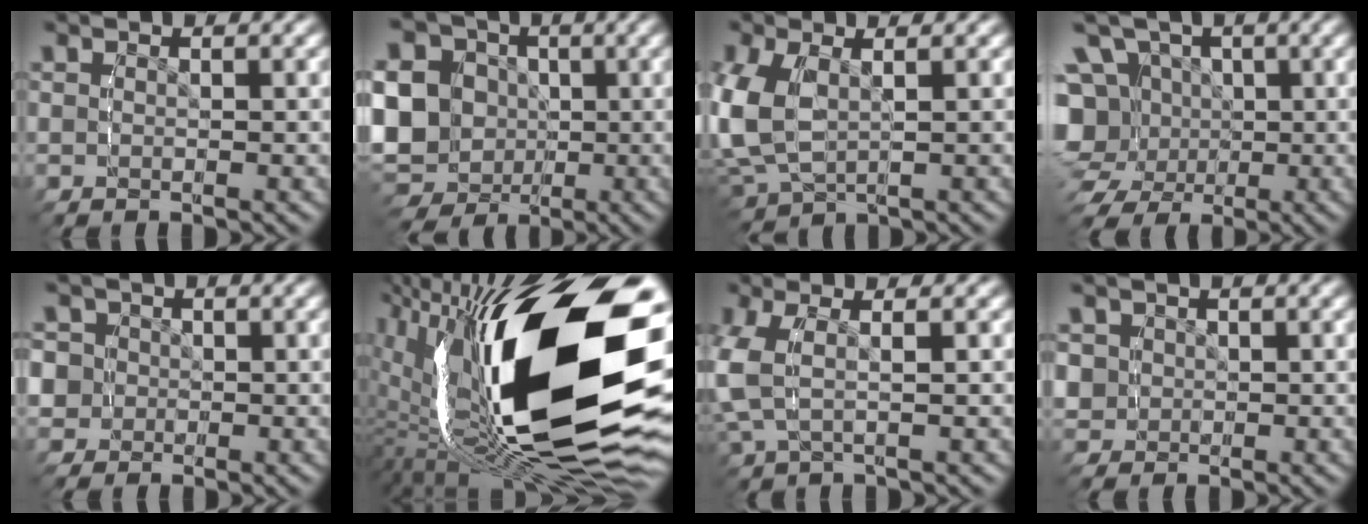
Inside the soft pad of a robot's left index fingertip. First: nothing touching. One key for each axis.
{"total": 14.1, "fx": -1.2, "fy": 12.6, "fz": 6.3, "tx": -0.154, "ty": -0.037, "tz": -0.028}
{"total": 7.1, "fx": -0.2, "fy": 5.8, "fz": 4.2, "tx": -0.128, "ty": -0.016, "tz": 0.002}
{"total": 12.3, "fx": -1.0, "fy": 11.1, "fz": 5.3, "tx": -0.124, "ty": -0.045, "tz": -0.016}
{"total": 6.3, "fx": -0.4, "fy": 6.0, "fz": 1.9, "tx": -0.063, "ty": -0.018, "tz": -0.009}
{"total": 23.0, "fx": -2.6, "fy": 10.5, "fz": 20.3, "tx": -0.335, "ty": 0.006, "tz": -0.036}
{"total": 5.9, "fx": 0.0, "fy": 4.4, "fz": 4.0, "tx": -0.117, "ty": -0.005, "tz": -0.003}
{"total": 3.7, "fx": -0.1, "fy": 3.6, "fz": 0.8, "tx": -0.037, "ty": -0.014, "tz": 0.004}